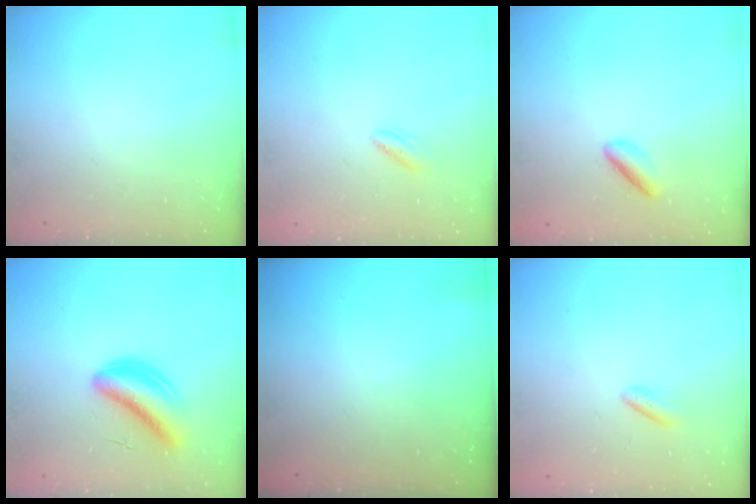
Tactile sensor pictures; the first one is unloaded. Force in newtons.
{"total": 2.7, "press": 2.6, "slide": 0.7}
{"total": 2.0, "press": 2.0, "slide": 0.0}
{"total": 6.3, "press": 6.1, "slide": 1.6}
{"total": 0.0}
{"total": 2.0, "press": 1.8, "slide": 1.0}